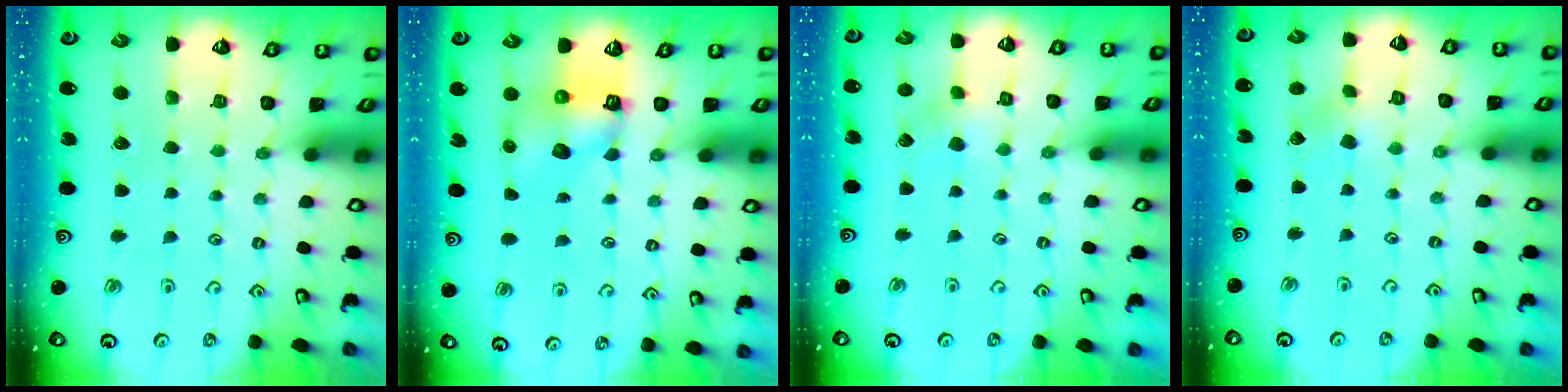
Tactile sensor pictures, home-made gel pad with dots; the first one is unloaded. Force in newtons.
{"total": 8.0, "press": 8.0, "slide": 0.8}
{"total": 4.4, "press": 4.3, "slide": 0.9}
{"total": 1.8, "press": 1.7, "slide": 0.6}